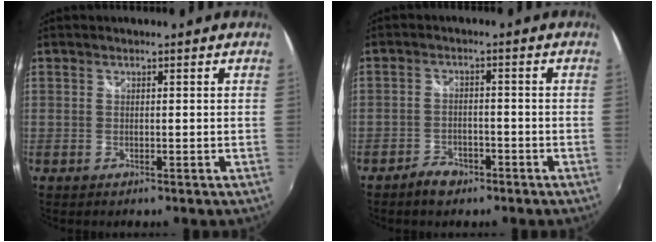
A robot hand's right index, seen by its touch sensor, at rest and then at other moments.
{"total": 4.5, "force": [-3.3, 2.5, 1.6], "torque": [-0.048, 0.006, -0.055]}